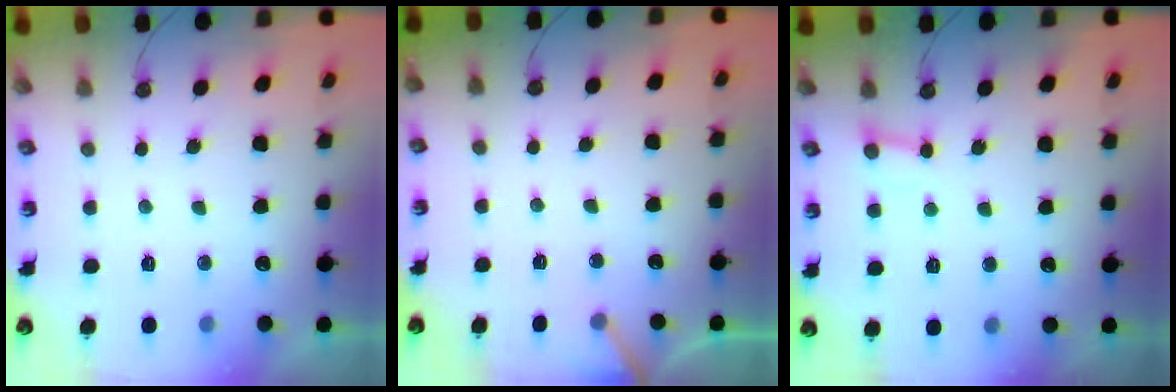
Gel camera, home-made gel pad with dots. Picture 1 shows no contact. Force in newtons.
{"total": 2.8, "press": 2.8, "slide": 0.2}
{"total": 2.6, "press": 2.6, "slide": 0.2}